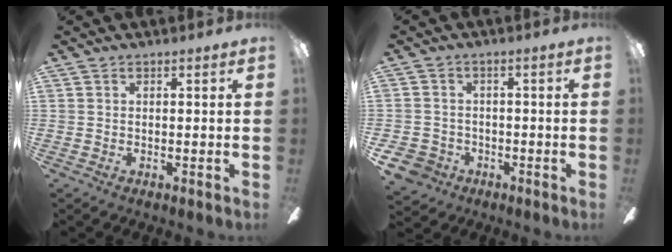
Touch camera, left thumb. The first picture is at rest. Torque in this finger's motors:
{"motor_torque": [0.15, 0.12, 0.00, -0.18, 0.00]}